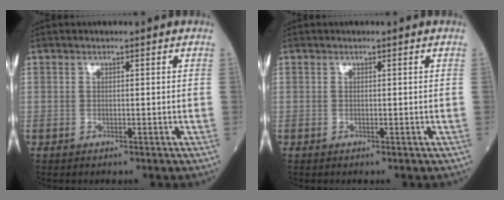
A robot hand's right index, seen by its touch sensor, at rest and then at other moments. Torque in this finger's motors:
{"motor_torque": [0.00, 0.00, 0.00, 0.00]}